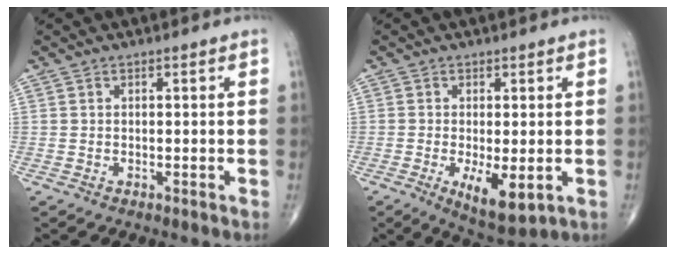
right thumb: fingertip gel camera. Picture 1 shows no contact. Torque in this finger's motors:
{"motor_torque": [0.12, 0.03, 0.05, -0.09, 0.17]}